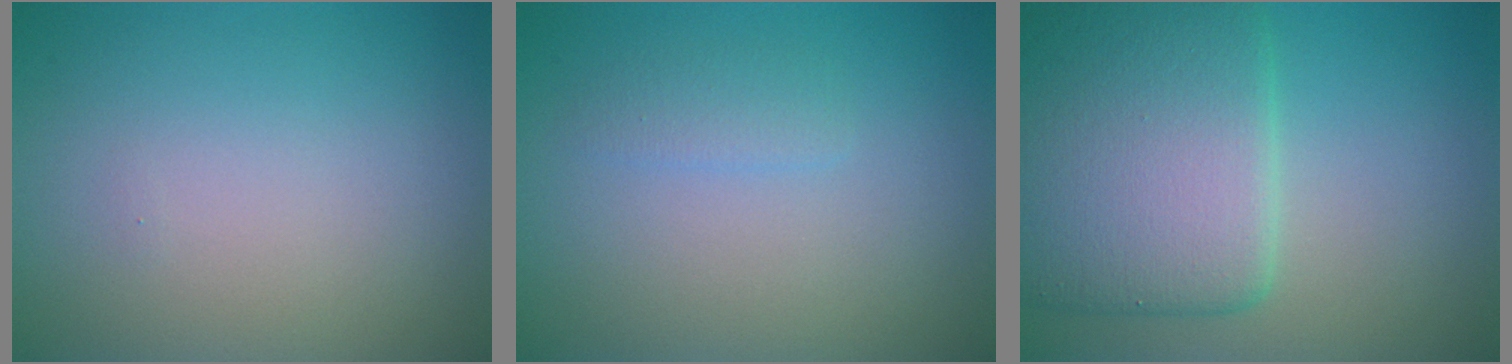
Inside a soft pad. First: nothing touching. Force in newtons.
{"total": 1.1, "press": 1.1, "slide": 0.1}
{"total": 9.0, "press": 9.0, "slide": 0.1}